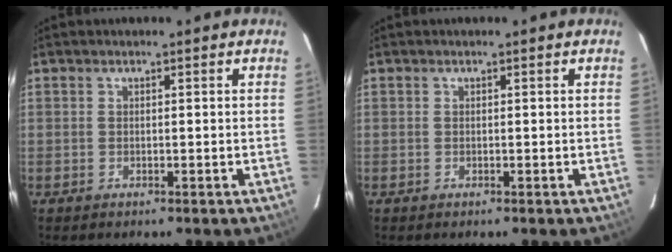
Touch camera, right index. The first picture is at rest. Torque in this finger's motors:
{"motor_torque": [0.00, 0.00, 0.01, 0.01]}